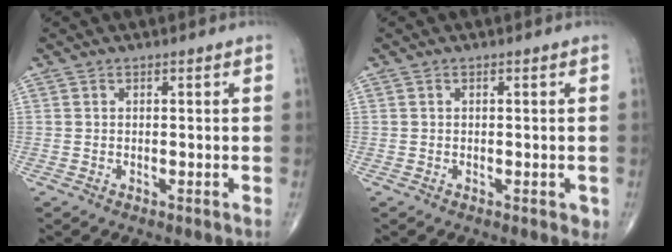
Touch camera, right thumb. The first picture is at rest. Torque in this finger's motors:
{"motor_torque": [-0.18, -0.06, -0.07, -0.01, 0.02]}